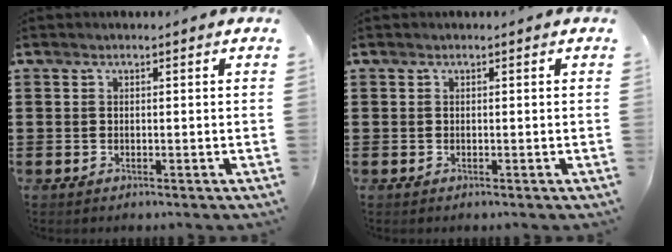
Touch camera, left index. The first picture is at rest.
{"total": 0.0}